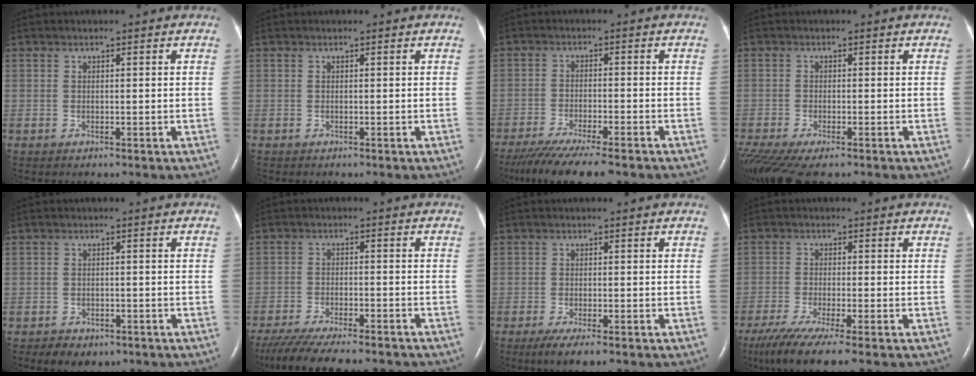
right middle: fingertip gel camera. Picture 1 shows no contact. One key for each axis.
{"total": 0.0}
{"total": 12.4, "fx": -10.2, "fy": 1.3, "fz": 7.0, "tx": -0.116, "ty": -0.030, "tz": -0.160}
{"total": 8.7, "fx": -6.6, "fy": 1.8, "fz": 5.4, "tx": -0.105, "ty": -0.016, "tz": -0.111}
{"total": 3.9, "fx": -2.7, "fy": 2.3, "fz": 1.6, "tx": -0.022, "ty": 0.000, "tz": -0.032}
{"total": 17.1, "fx": -14.8, "fy": 2.8, "fz": 8.1, "tx": -0.155, "ty": -0.034, "tz": -0.214}
{"total": 4.7, "fx": -3.2, "fy": 0.8, "fz": 3.4, "tx": -0.060, "ty": -0.013, "tz": -0.047}
{"total": 9.4, "fx": -7.0, "fy": 0.2, "fz": 6.3, "tx": -0.109, "ty": -0.028, "tz": -0.119}